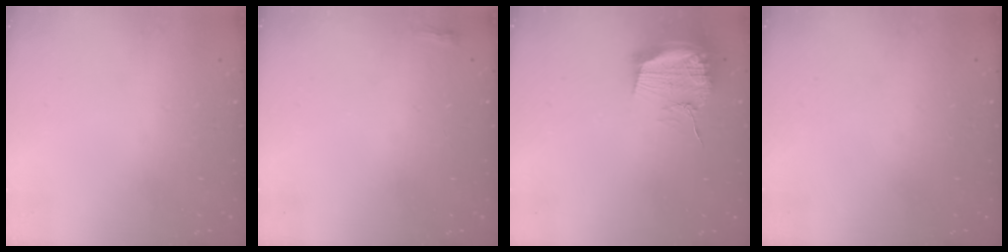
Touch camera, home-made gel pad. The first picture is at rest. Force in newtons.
{"total": 2.2, "press": 2.2, "slide": 0.6}
{"total": 16.1, "press": 16.1, "slide": 0.2}
{"total": 0.0}